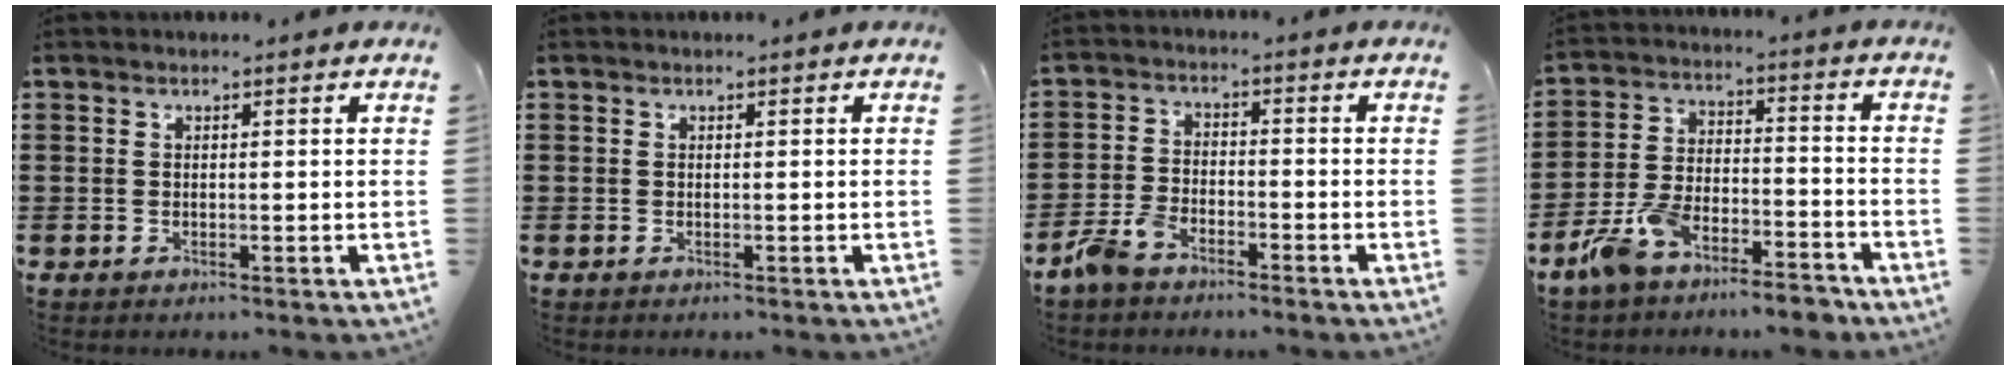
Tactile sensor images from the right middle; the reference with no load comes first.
{"total": 0.0}
{"total": 4.4, "force": [-3.8, 1.5, 1.9], "torque": [-0.051, 0.008, -0.077]}
{"total": 8.0, "force": [-6.9, 1.8, 3.7], "torque": [-0.082, 0.012, -0.136]}